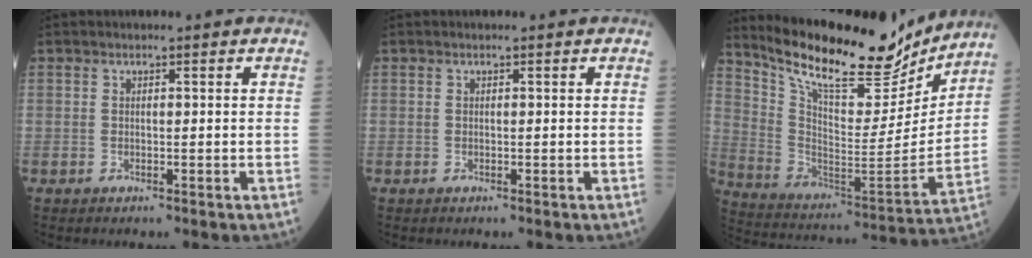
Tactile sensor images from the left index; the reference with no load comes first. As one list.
[{"total": 0.0}, {"total": 21.3, "force": [18.3, 5.1, 9.5], "torque": [-0.171, -0.027, 0.297]}]